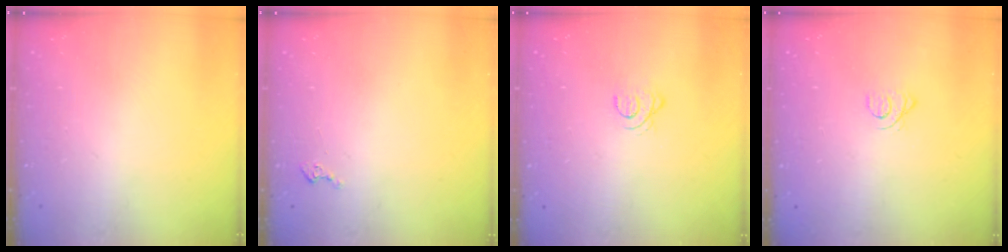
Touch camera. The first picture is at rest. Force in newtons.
{"total": 1.6, "press": 1.5, "slide": 0.2}
{"total": 2.5, "press": 2.5, "slide": 0.3}
{"total": 1.6, "press": 1.6, "slide": 0.2}